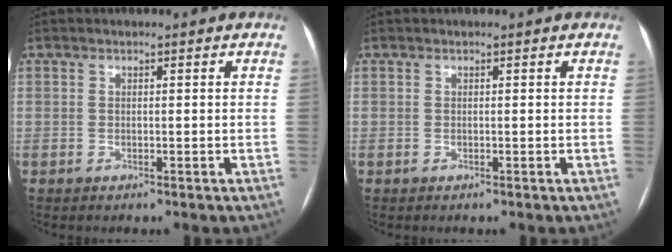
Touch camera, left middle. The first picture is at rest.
{"total": 0.0}